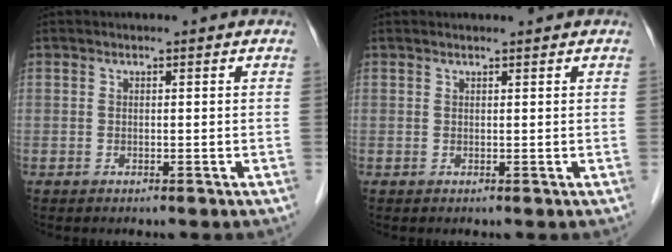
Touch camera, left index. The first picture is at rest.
{"total": 0.6, "force": [0.6, -0.1, 0.1], "torque": [-0.007, 0.003, 0.012]}